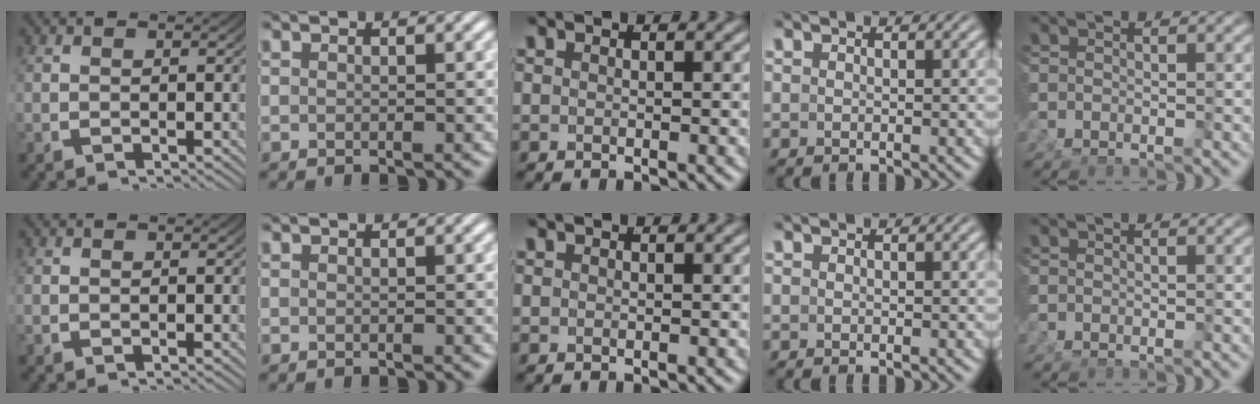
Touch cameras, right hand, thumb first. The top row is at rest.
{}